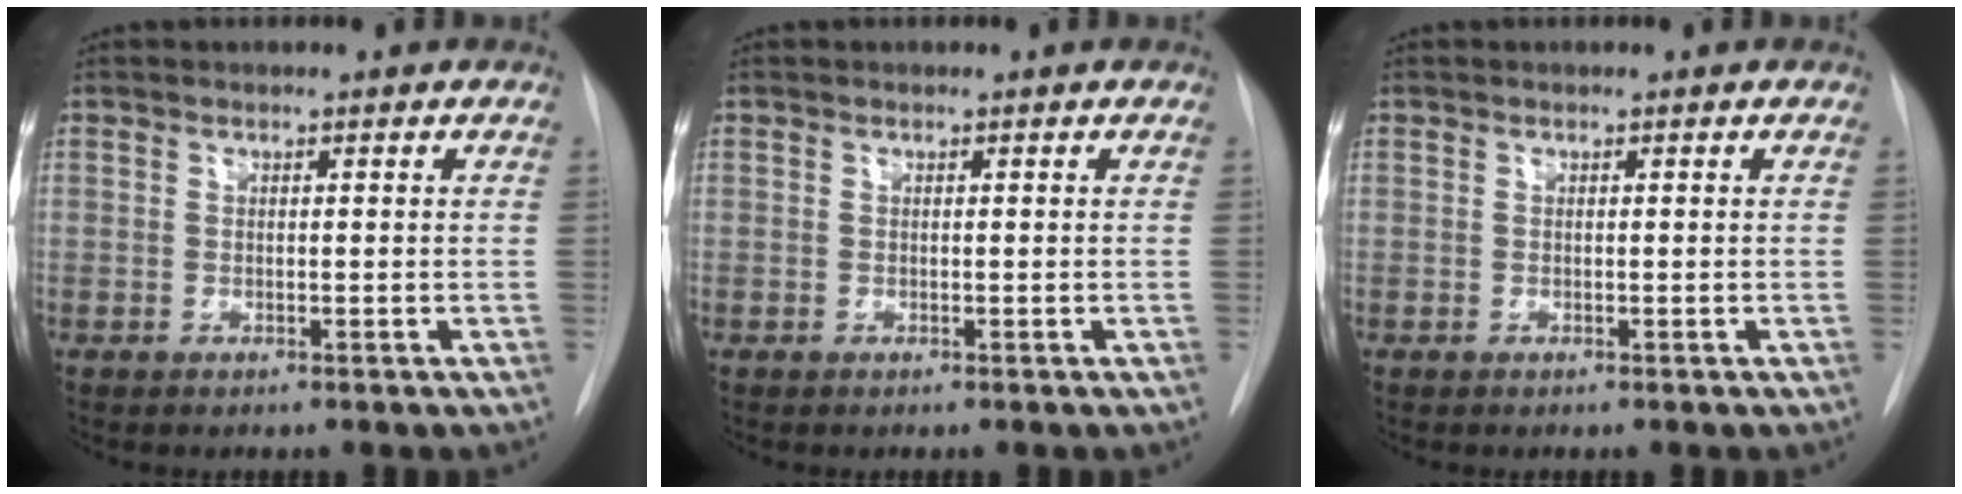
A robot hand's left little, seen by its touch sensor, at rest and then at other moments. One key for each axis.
{"total": 0.0}
{"total": 0.0}